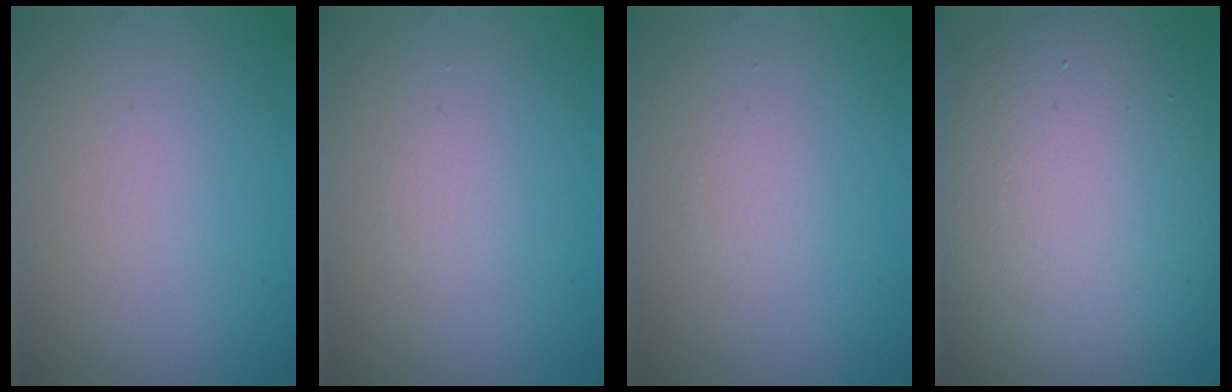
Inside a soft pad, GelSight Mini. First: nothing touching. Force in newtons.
{"total": 0.6, "press": 0.6, "slide": 0.1}
{"total": 0.8, "press": 0.8, "slide": 0.1}
{"total": 15.2, "press": 15.2, "slide": 0.8}